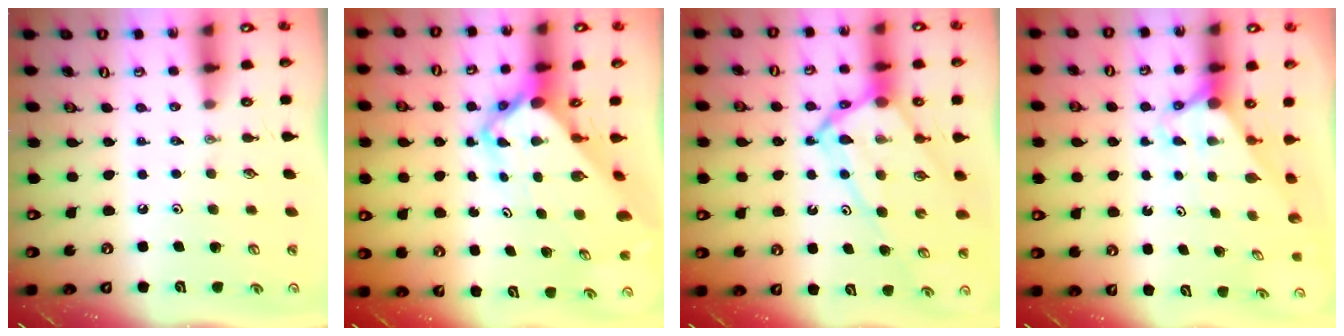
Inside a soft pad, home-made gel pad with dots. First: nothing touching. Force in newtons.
{"total": 5.6, "press": 5.6, "slide": 0.5}
{"total": 14.0, "press": 14.0, "slide": 1.5}
{"total": 2.8, "press": 2.8, "slide": 0.0}